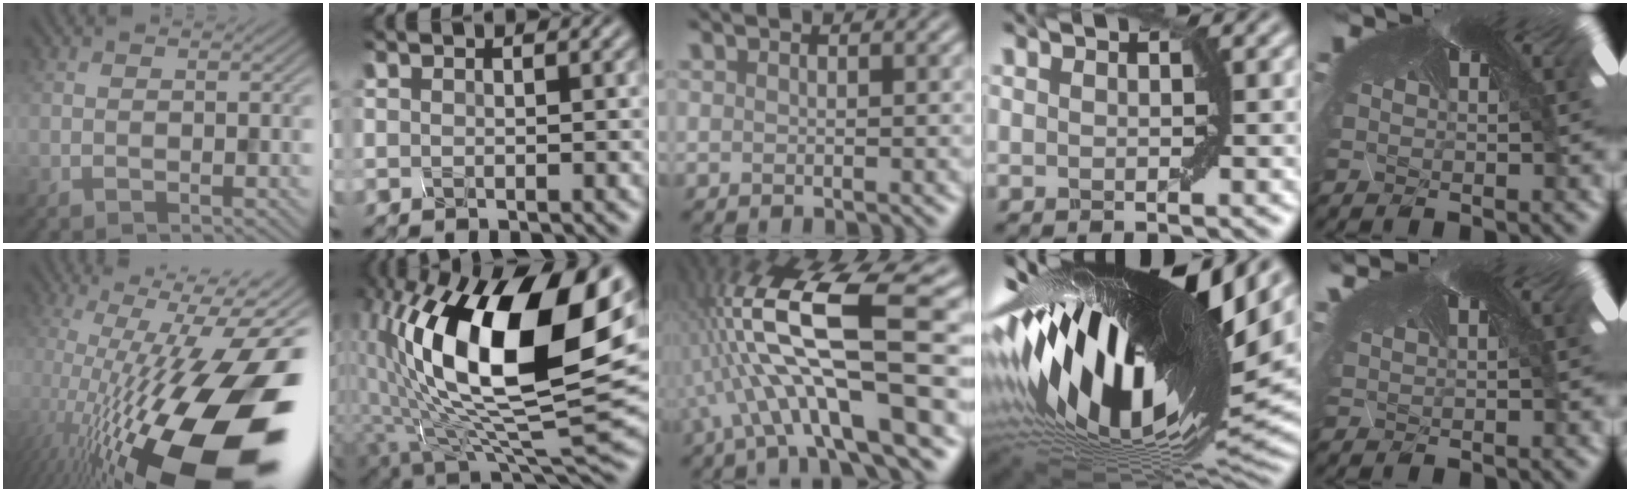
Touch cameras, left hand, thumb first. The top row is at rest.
{"thumb": {"total": 20.9, "force": [-6.2, 7.1, 18.6], "torque": [-0.287, -0.023, -0.104]}, "index": {"total": 17.4, "force": [3.1, 7.5, 15.4], "torque": [-0.283, 0.006, 0.060]}, "middle": {"total": 10.8, "force": [-3.6, 1.3, 10.1], "torque": [-0.221, -0.003, -0.026]}, "ring": {"total": 19.5, "force": [3.9, 6.9, 17.8], "torque": [-0.314, -0.016, 0.060]}, "little": {"total": 0.6, "force": [0.6, 0.1, 0.1], "torque": [-0.012, -0.002, 0.009]}}